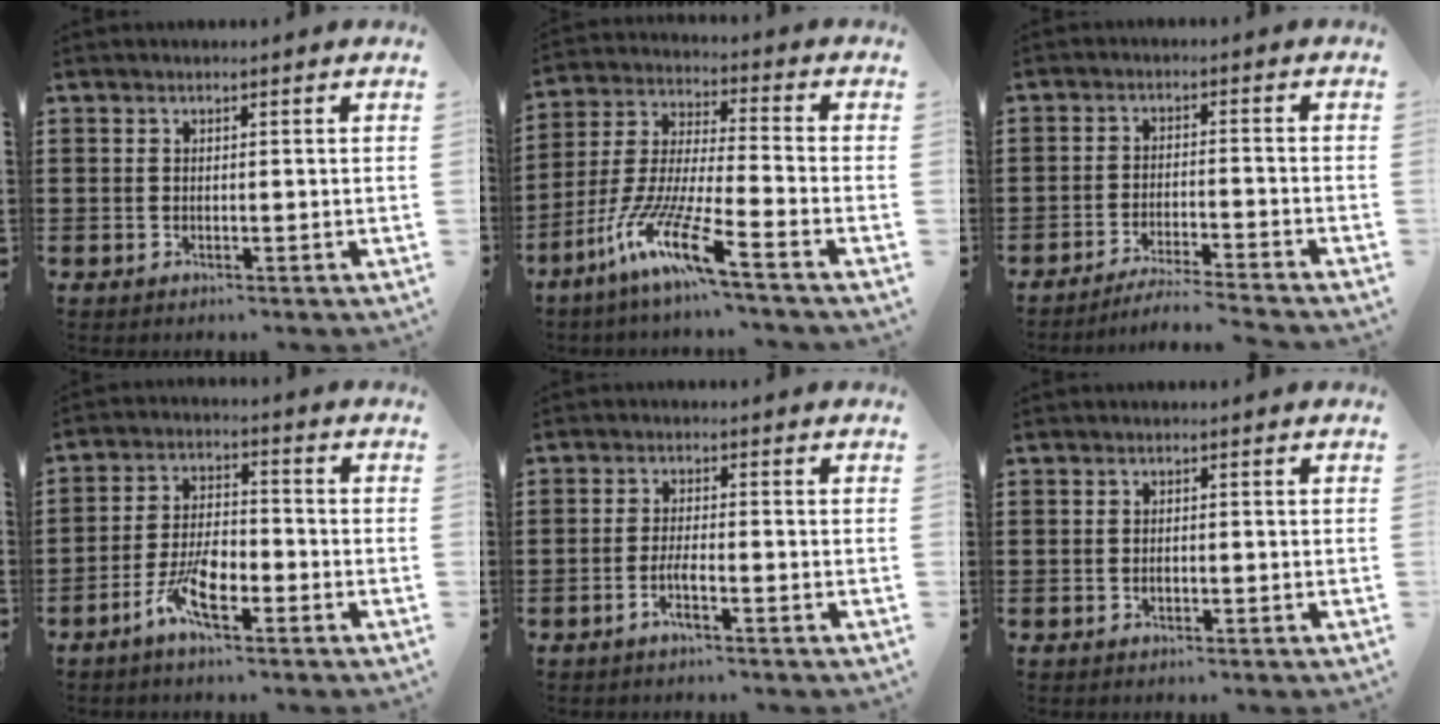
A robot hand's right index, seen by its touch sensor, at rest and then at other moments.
{"total": 11.9, "force": [-8.7, 0.5, 8.0], "torque": [-0.187, -0.008, -0.177]}
{"total": 4.0, "force": [-3.9, -0.5, 1.1], "torque": [-0.020, -0.006, -0.078]}
{"total": 6.9, "force": [-3.9, 2.5, 5.1], "torque": [-0.115, -0.001, -0.077]}
{"total": 2.6, "force": [-1.4, 0.3, 2.2], "torque": [-0.046, -0.004, -0.026]}
{"total": 0.8, "force": [-0.4, 0.3, 0.6], "torque": [-0.013, -0.005, -0.005]}